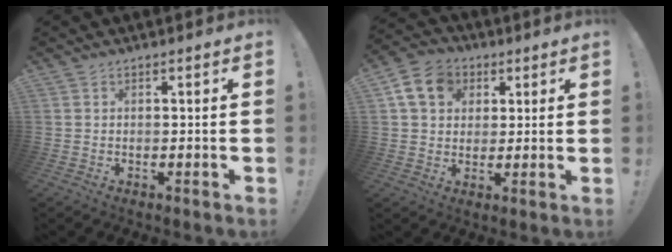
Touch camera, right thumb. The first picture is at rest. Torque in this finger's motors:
{"motor_torque": [0.95, 1.43, 0.21, -0.13, 0.00]}